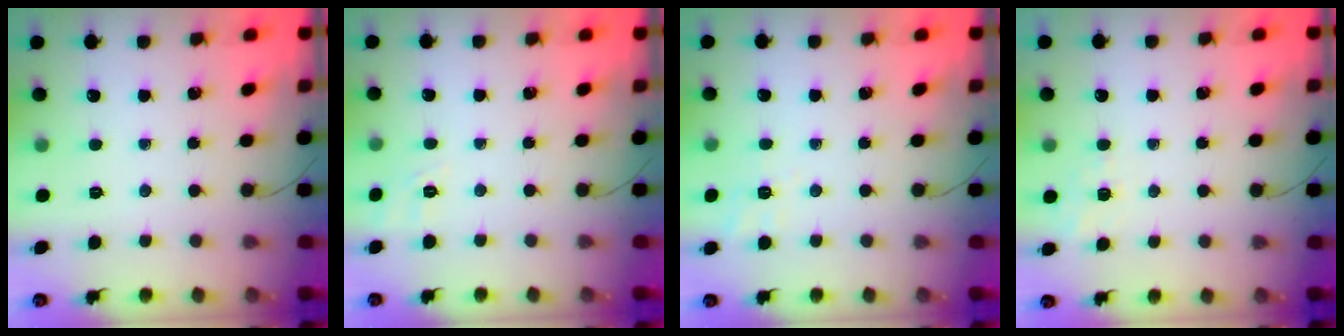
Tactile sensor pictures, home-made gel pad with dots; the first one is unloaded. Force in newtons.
{"total": 7.4, "press": 7.1, "slide": 2.0}
{"total": 2.2, "press": 0.9, "slide": 2.0}
{"total": 1.4, "press": 0.5, "slide": 1.3}